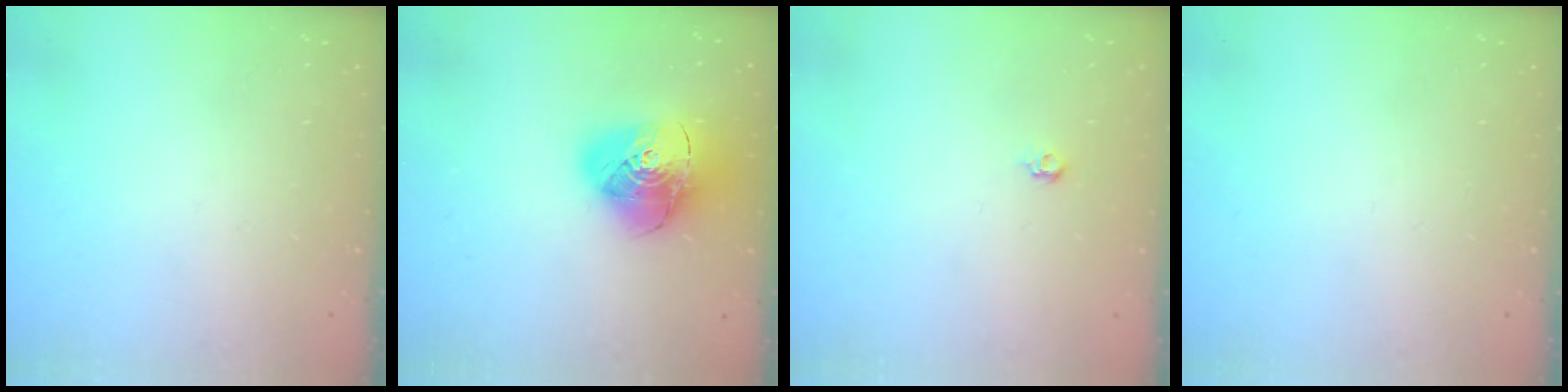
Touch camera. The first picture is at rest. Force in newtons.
{"total": 17.5, "press": 17.3, "slide": 2.1}
{"total": 4.0, "press": 3.9, "slide": 0.7}
{"total": 0.0}